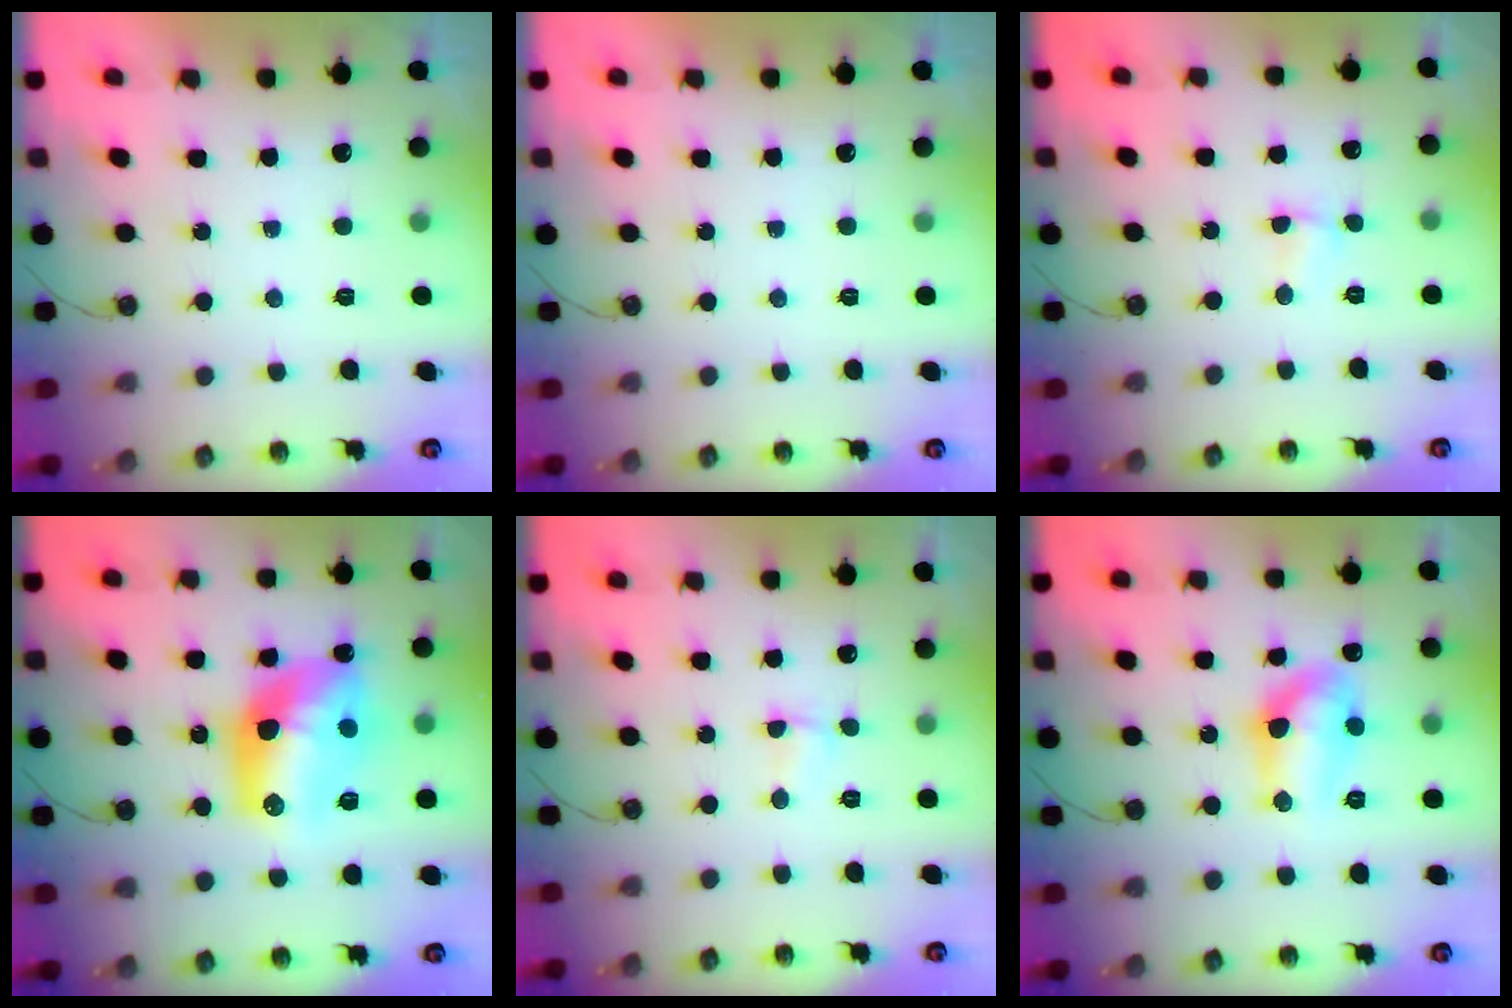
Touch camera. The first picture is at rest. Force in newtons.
{"total": 0.0}
{"total": 1.8, "press": 1.7, "slide": 0.5}
{"total": 15.6, "press": 15.6, "slide": 1.1}
{"total": 2.2, "press": 2.2, "slide": 0.5}
{"total": 13.5, "press": 12.8, "slide": 4.5}